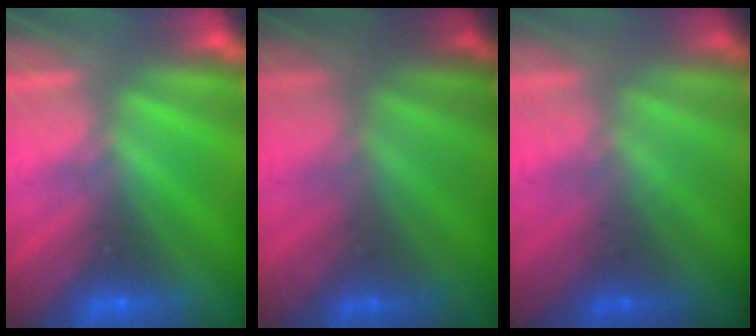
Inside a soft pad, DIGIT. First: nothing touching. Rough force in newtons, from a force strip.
{"total": 1.8}
{"total": 1.4}